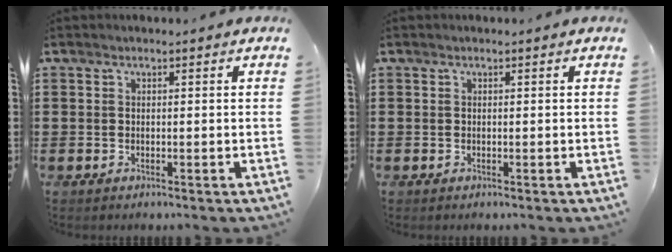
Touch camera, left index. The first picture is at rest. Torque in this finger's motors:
{"motor_torque": [0.01, -0.01, 0.00, 0.00]}